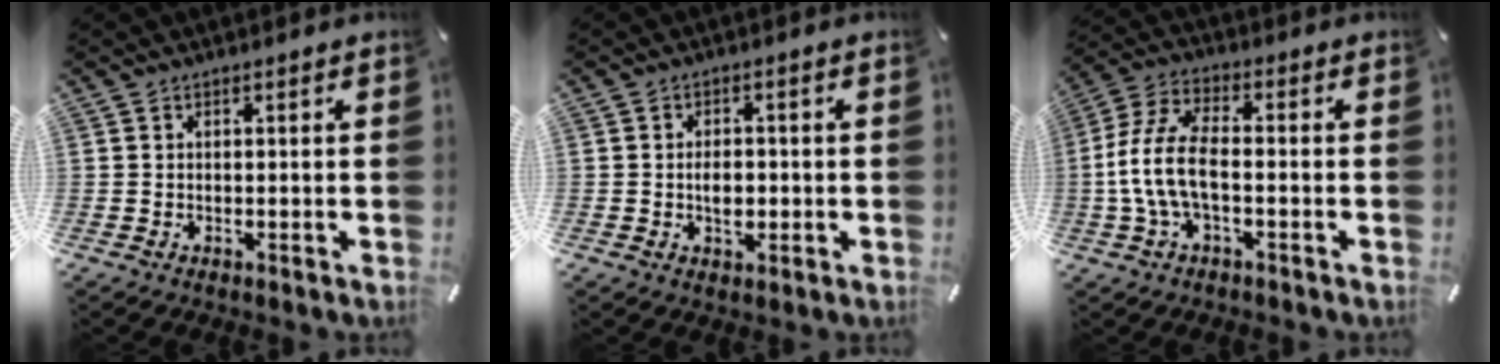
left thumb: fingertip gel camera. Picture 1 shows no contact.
{"total": 4.3, "force": [-0.6, 2.9, 3.2], "torque": [-0.051, 0.003, -0.012]}
{"total": 11.0, "force": [-2.2, 5.3, 9.4], "torque": [-0.206, -0.003, -0.041]}